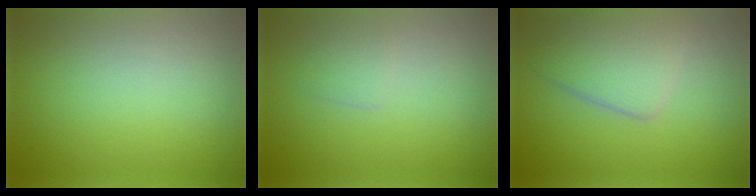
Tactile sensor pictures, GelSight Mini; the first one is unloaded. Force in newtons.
{"total": 1.1, "press": 1.1, "slide": 0.0}
{"total": 4.1, "press": 4.1, "slide": 0.1}